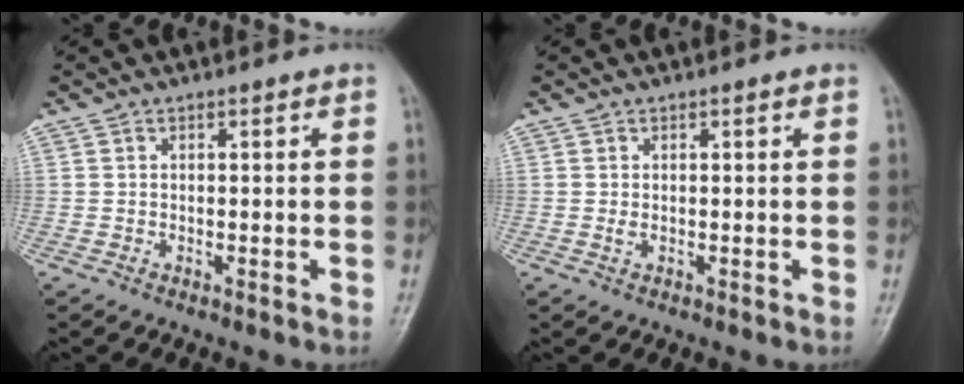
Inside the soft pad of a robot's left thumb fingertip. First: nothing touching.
{"total": 1.1, "force": [0.2, 0.4, 0.9], "torque": [-0.018, 0.003, 0.007]}